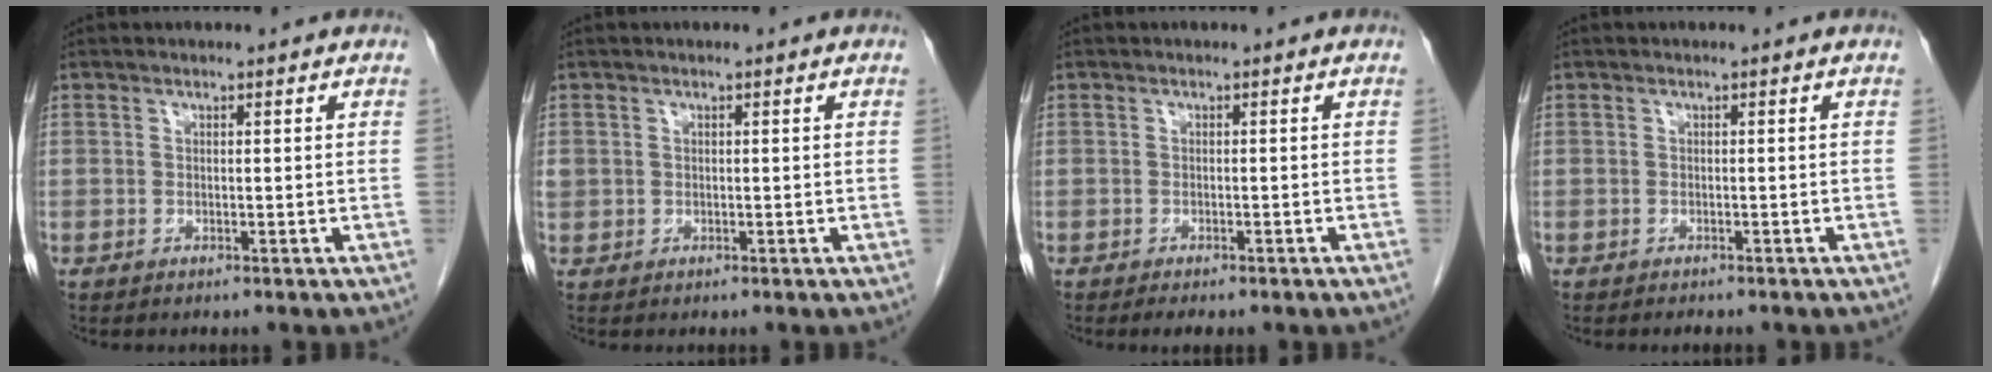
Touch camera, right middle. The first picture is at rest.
{"total": 1.6, "force": [0.2, 1.5, 0.6], "torque": [-0.021, 0.014, 0.007]}
{"total": 3.3, "force": [-2.6, 0.9, 1.9], "torque": [-0.022, -0.008, -0.029]}
{"total": 2.1, "force": [-1.8, 0.6, 1.0], "torque": [-0.018, -0.005, -0.017]}